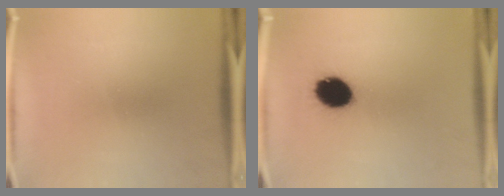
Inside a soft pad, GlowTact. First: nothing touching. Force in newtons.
{"total": 11.7}